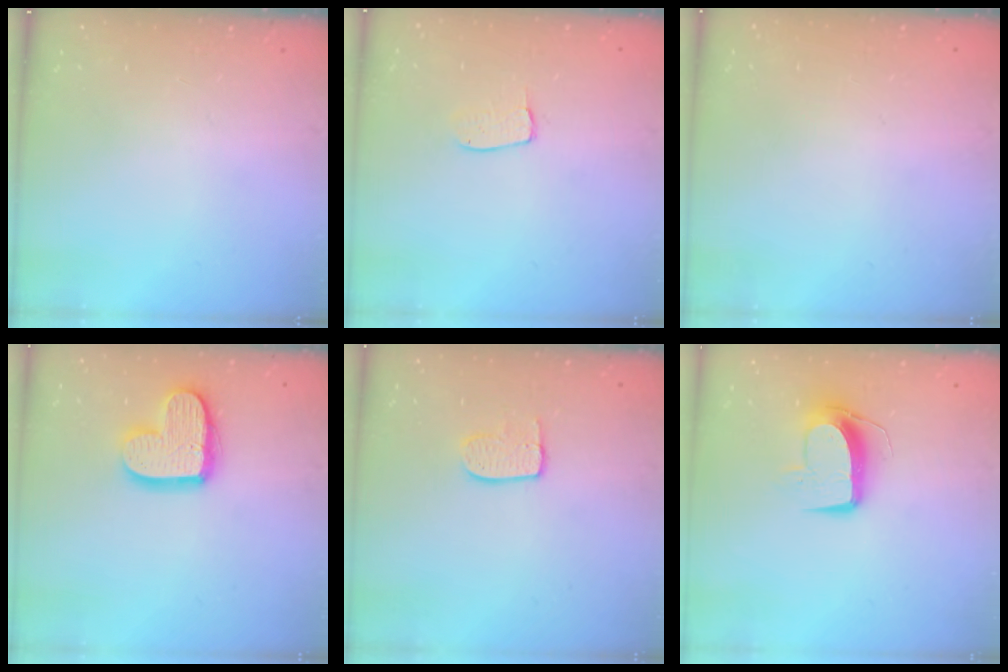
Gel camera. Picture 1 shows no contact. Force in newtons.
{"total": 4.2, "press": 4.2, "slide": 0.2}
{"total": 0.0}
{"total": 14.4, "press": 14.3, "slide": 1.0}
{"total": 6.7, "press": 6.7, "slide": 0.2}
{"total": 9.8, "press": 9.8, "slide": 1.0}